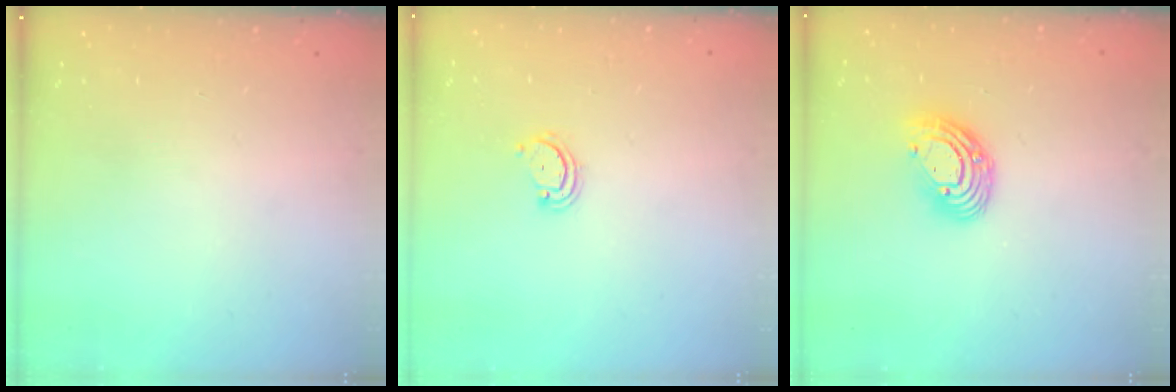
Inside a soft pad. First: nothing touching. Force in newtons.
{"total": 2.6, "press": 2.6, "slide": 0.3}
{"total": 10.5, "press": 10.4, "slide": 1.1}